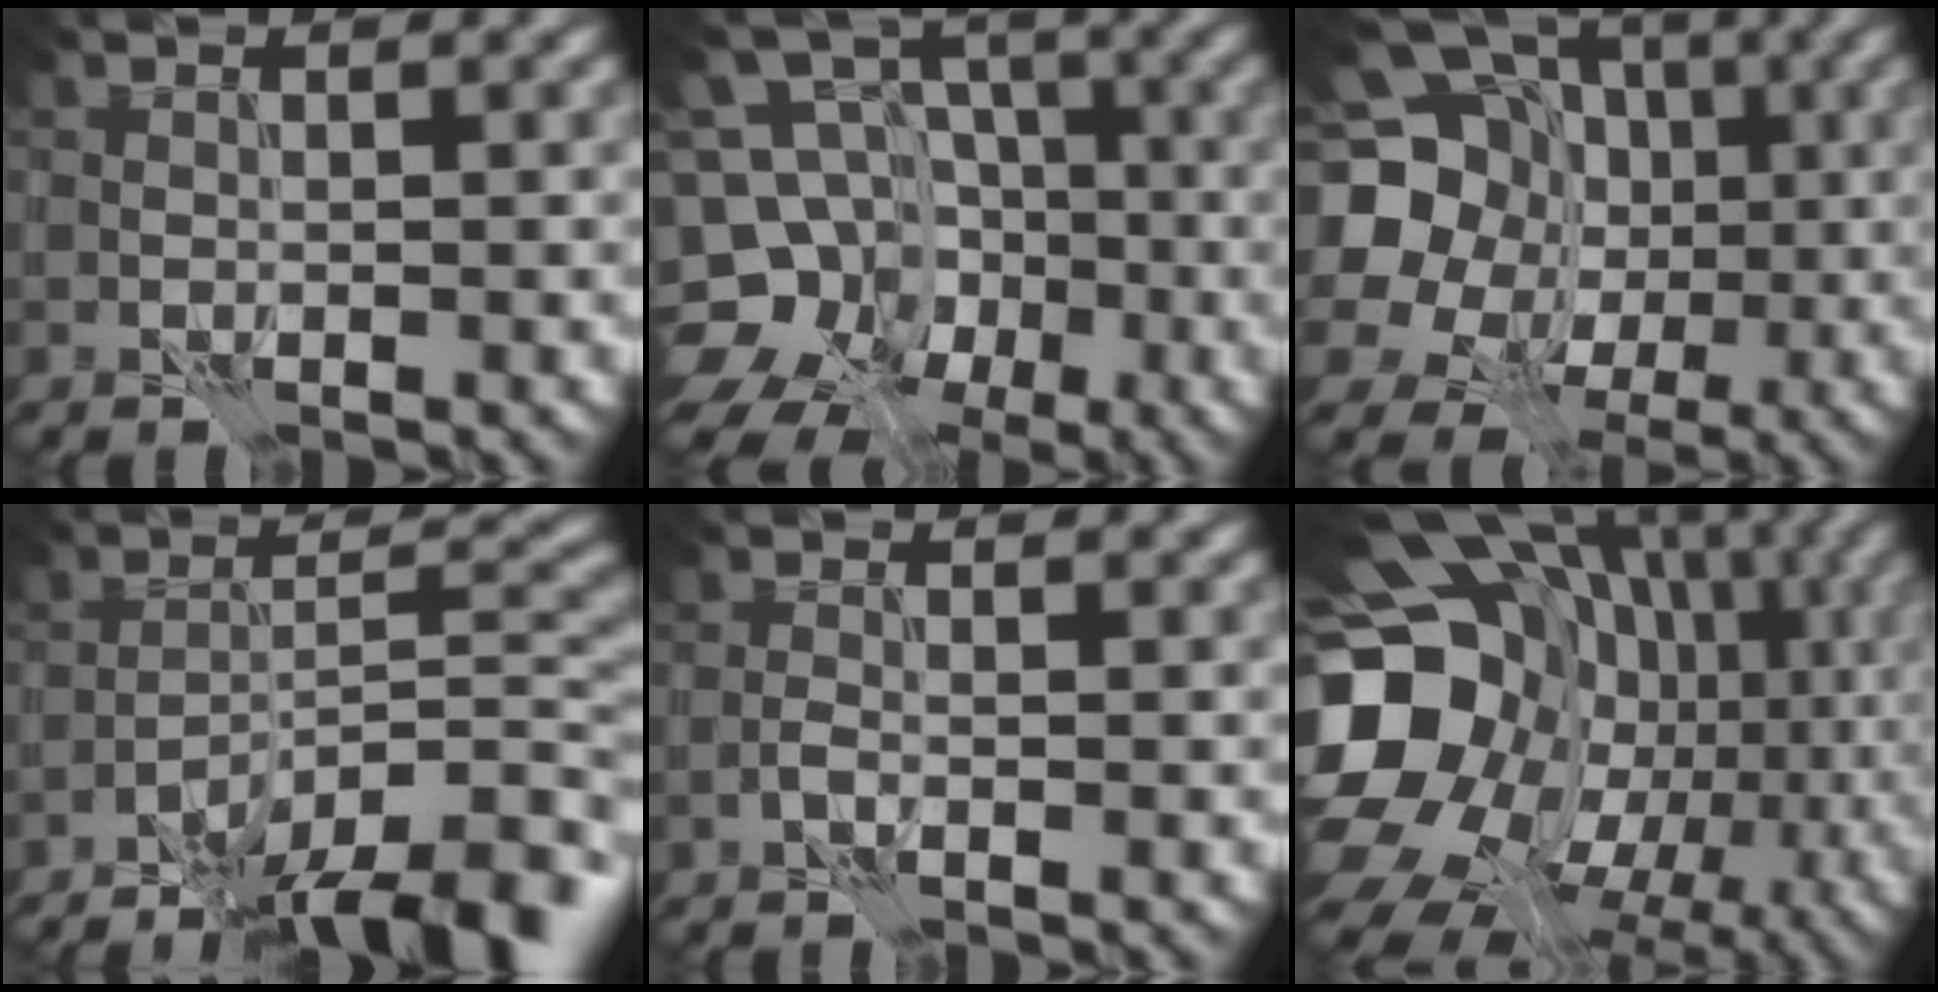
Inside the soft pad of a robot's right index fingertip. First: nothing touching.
{"total": 11.2, "force": [-3.9, 9.3, 5.0], "torque": [-0.085, -0.005, -0.066]}
{"total": 19.5, "force": [1.2, 17.7, 8.1], "torque": [-0.194, 0.012, -0.014]}
{"total": 9.9, "force": [-7.1, 2.2, 6.5], "torque": [-0.083, 0.011, -0.121]}
{"total": 1.0, "force": [-0.8, 0.0, 0.6], "torque": [-0.013, 0.004, -0.020]}
{"total": 19.5, "force": [-0.9, 16.2, 10.8], "torque": [-0.189, -0.011, -0.014]}